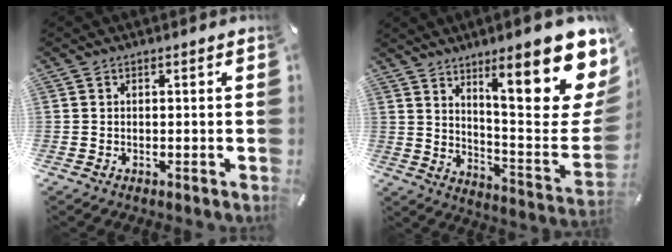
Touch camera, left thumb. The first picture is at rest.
{"total": 23.9, "force": [13.9, 6.8, 18.2], "torque": [-0.243, -0.105, 0.222]}